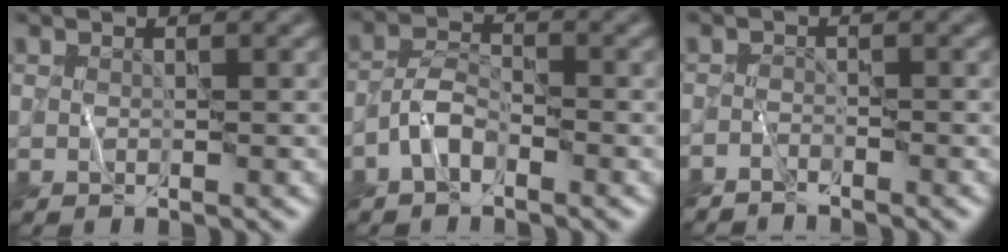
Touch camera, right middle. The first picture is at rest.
{"total": 2.5, "force": [-1.5, 1.2, 1.6], "torque": [-0.029, 0.012, -0.037]}
{"total": 1.6, "force": [-1.6, 0.2, 0.2], "torque": [-0.005, -0.001, -0.037]}